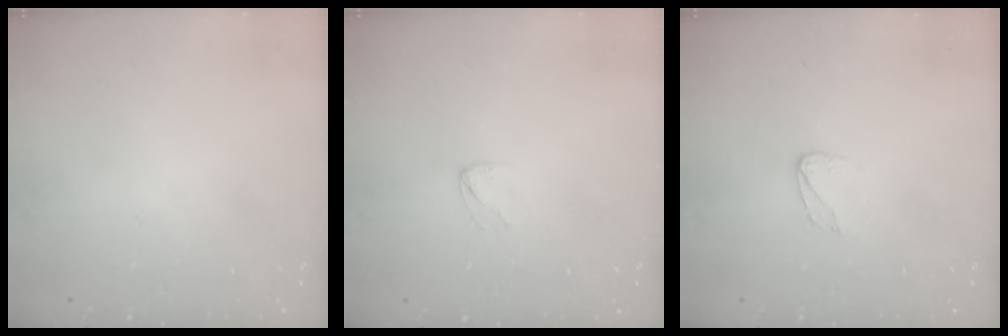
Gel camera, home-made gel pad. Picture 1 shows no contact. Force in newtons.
{"total": 2.2, "press": 2.2, "slide": 0.1}
{"total": 3.8, "press": 3.8, "slide": 0.3}